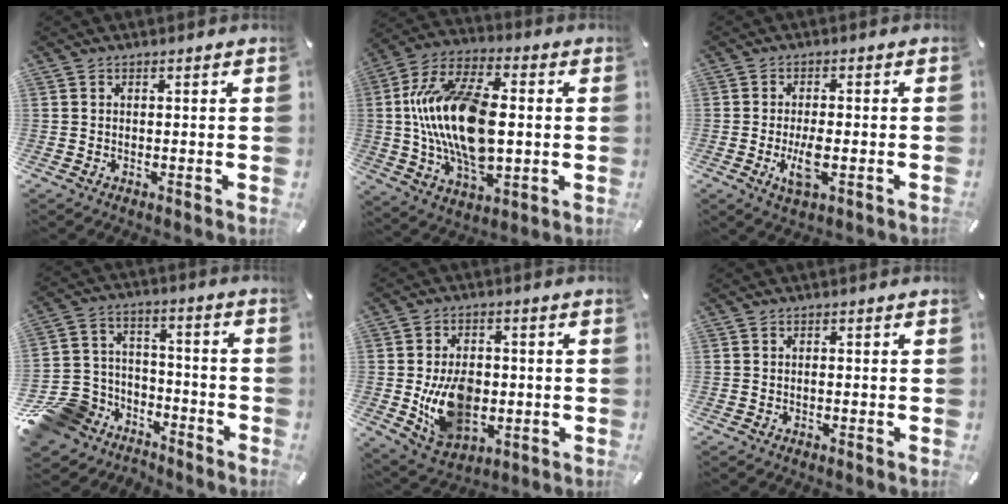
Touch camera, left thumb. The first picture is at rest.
{"total": 20.2, "force": [0.4, 11.4, 16.7], "torque": [-0.355, -0.003, 0.002]}
{"total": 6.0, "force": [-1.5, 1.9, 5.5], "torque": [-0.118, -0.009, -0.029]}
{"total": 14.0, "force": [-8.1, 11.0, 3.1], "torque": [-0.064, 0.049, -0.142]}
{"total": 13.2, "force": [-1.3, 9.5, 9.1], "torque": [-0.167, -0.001, -0.022]}
{"total": 0.6, "force": [-0.2, 0.1, 0.6], "torque": [-0.011, -0.003, -0.002]}